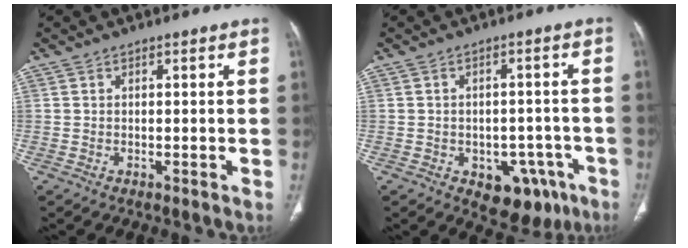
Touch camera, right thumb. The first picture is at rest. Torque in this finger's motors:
{"motor_torque": [1.39, 0.60, -0.13, 0.04, 0.13]}